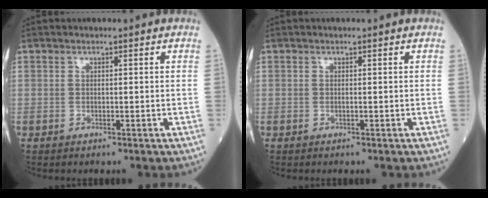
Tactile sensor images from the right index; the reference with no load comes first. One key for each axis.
{"total": 0.0}